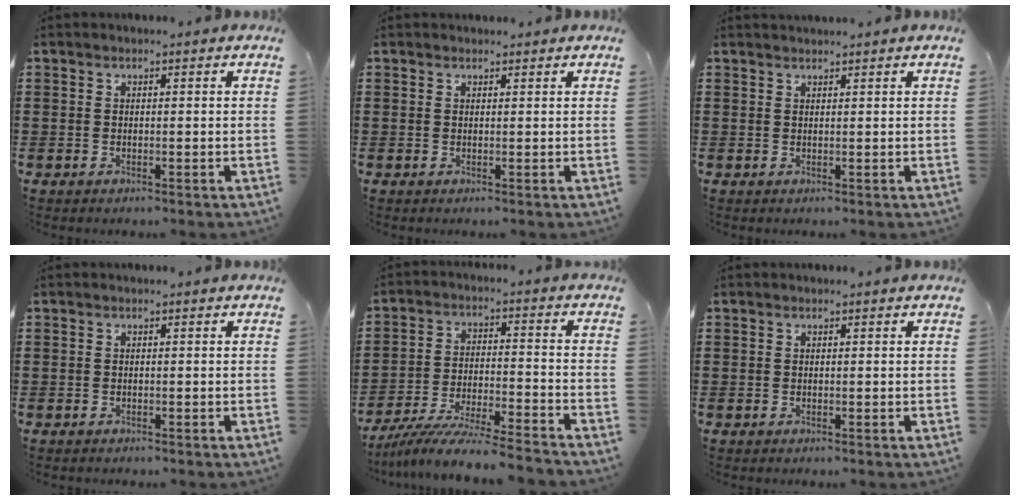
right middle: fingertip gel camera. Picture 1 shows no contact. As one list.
[{"total": 0.6, "force": [0.6, 0.1, 0.0], "torque": [0.006, -0.002, 0.010]}, {"total": 1.0, "force": [1.0, -0.1, 0.1], "torque": [-0.003, -0.002, 0.019]}, {"total": 0.0}, {"total": 8.4, "force": [-8.0, 0.3, 2.6], "torque": [-0.047, 0.007, -0.156]}, {"total": 0.0}]